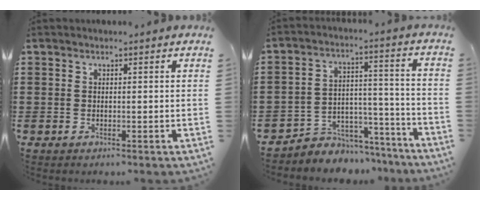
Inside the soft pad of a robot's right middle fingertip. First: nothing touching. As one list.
[{"total": 5.2, "force": [-4.7, 2.3, 0.3], "torque": [-0.007, 0.017, -0.096]}]